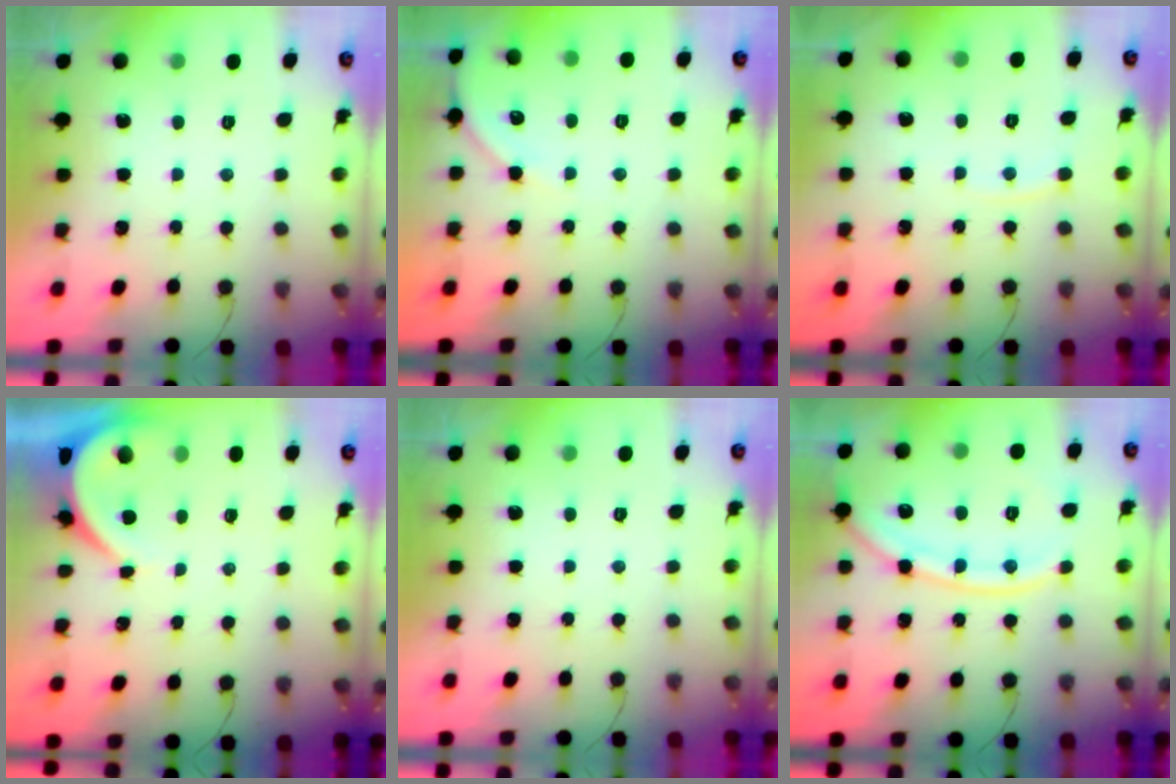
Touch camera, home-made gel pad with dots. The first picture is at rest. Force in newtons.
{"total": 6.7, "press": 6.7, "slide": 0.8}
{"total": 3.0, "press": 3.0, "slide": 0.4}
{"total": 3.4, "press": 3.4, "slide": 0.5}
{"total": 0.0}
{"total": 13.1, "press": 13.0, "slide": 1.7}